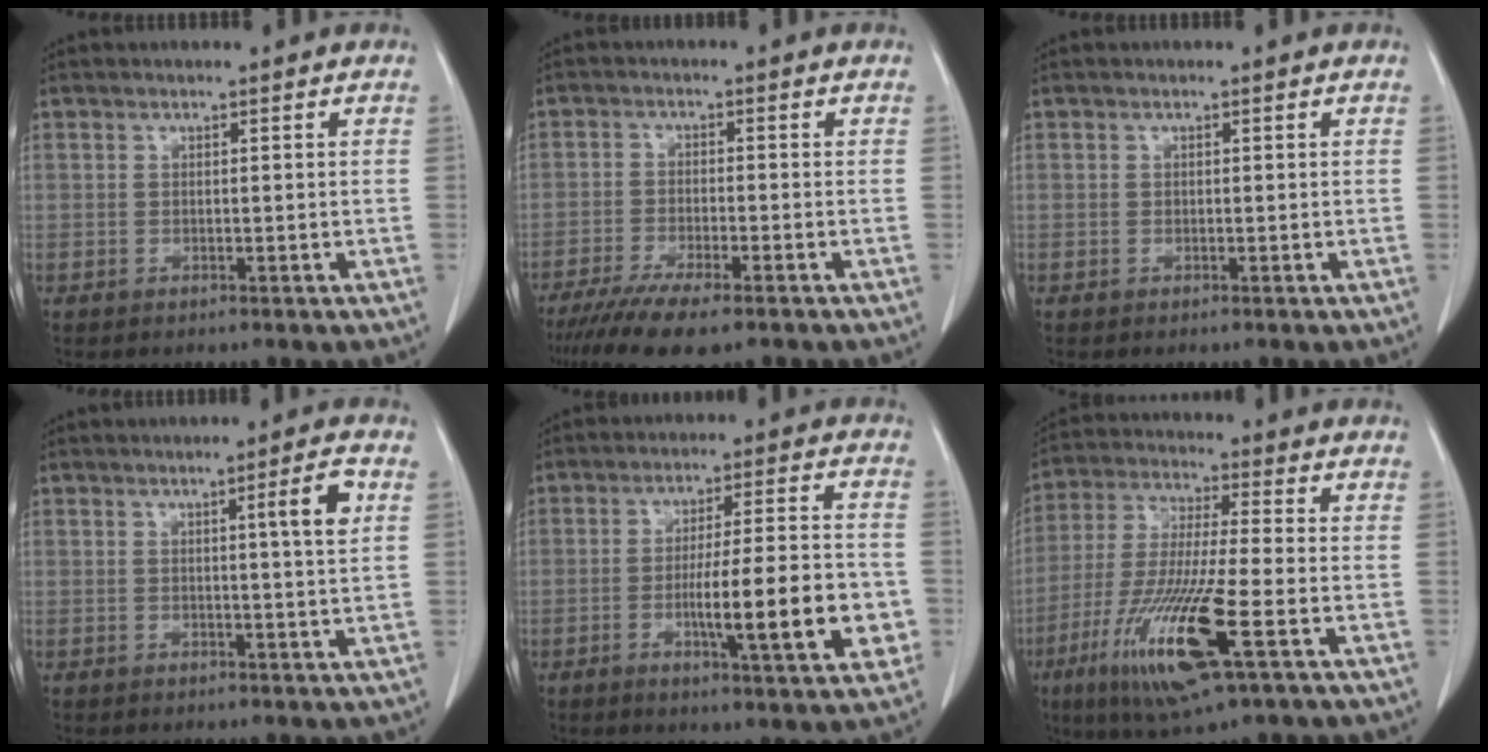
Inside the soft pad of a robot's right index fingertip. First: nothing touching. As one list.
[{"total": 9.4, "force": [-7.0, 1.4, 6.1], "torque": [-0.096, -0.020, -0.112]}, {"total": 0.0}, {"total": 4.4, "force": [1.3, -0.6, 4.2], "torque": [-0.060, -0.003, 0.019]}, {"total": 14.0, "force": [-3.6, 1.6, 13.5], "torque": [-0.201, 0.000, -0.052]}, {"total": 15.6, "force": [-6.3, 1.0, 14.2], "torque": [-0.292, -0.032, -0.114]}]